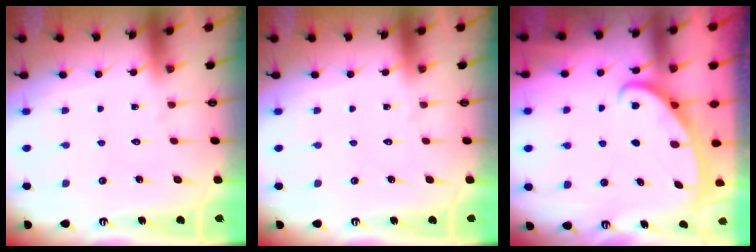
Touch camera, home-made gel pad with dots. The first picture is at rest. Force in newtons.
{"total": 0.0}
{"total": 2.5, "press": 2.5, "slide": 0.4}